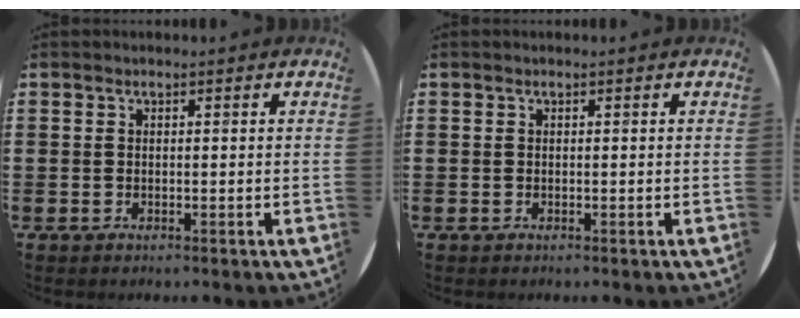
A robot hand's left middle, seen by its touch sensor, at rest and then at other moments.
{"total": 0.0}